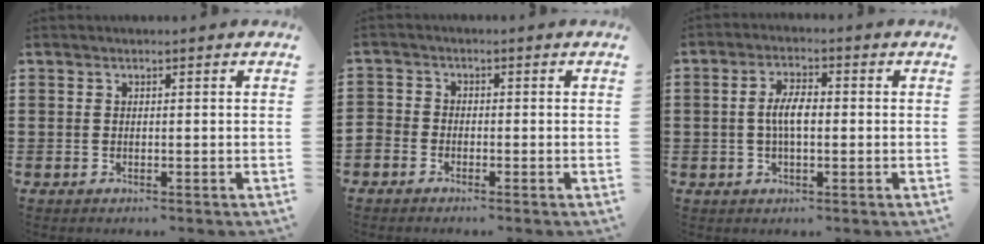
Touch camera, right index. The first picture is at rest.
{"total": 1.8, "force": [-1.6, 0.8, 0.0], "torque": [-0.005, 0.002, -0.037]}
{"total": 4.6, "force": [-0.3, 1.8, 4.2], "torque": [-0.091, -0.001, -0.010]}